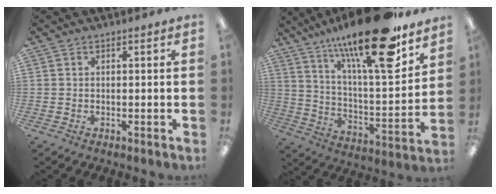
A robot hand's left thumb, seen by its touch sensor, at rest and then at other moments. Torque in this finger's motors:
{"motor_torque": [1.17, 0.50, 1.93, -0.85, 0.35]}